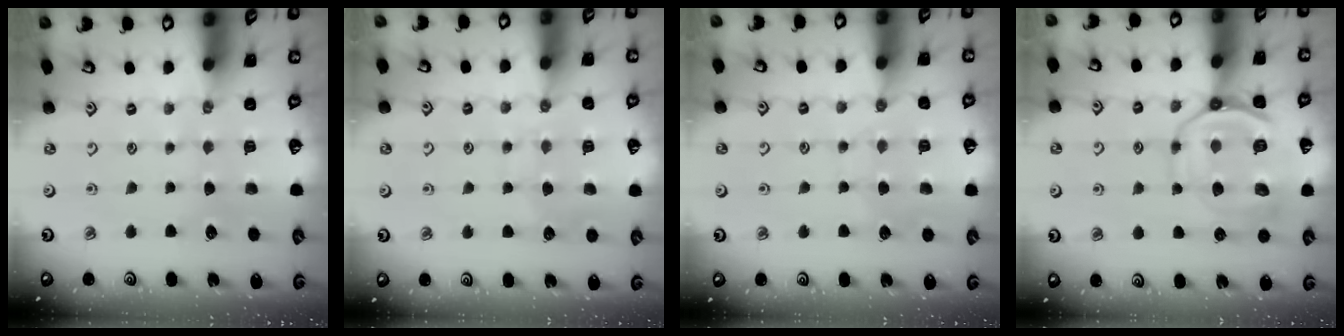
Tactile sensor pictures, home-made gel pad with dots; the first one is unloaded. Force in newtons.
{"total": 6.8, "press": 6.8, "slide": 0.6}
{"total": 4.3, "press": 4.2, "slide": 0.5}
{"total": 12.6, "press": 12.5, "slide": 1.4}